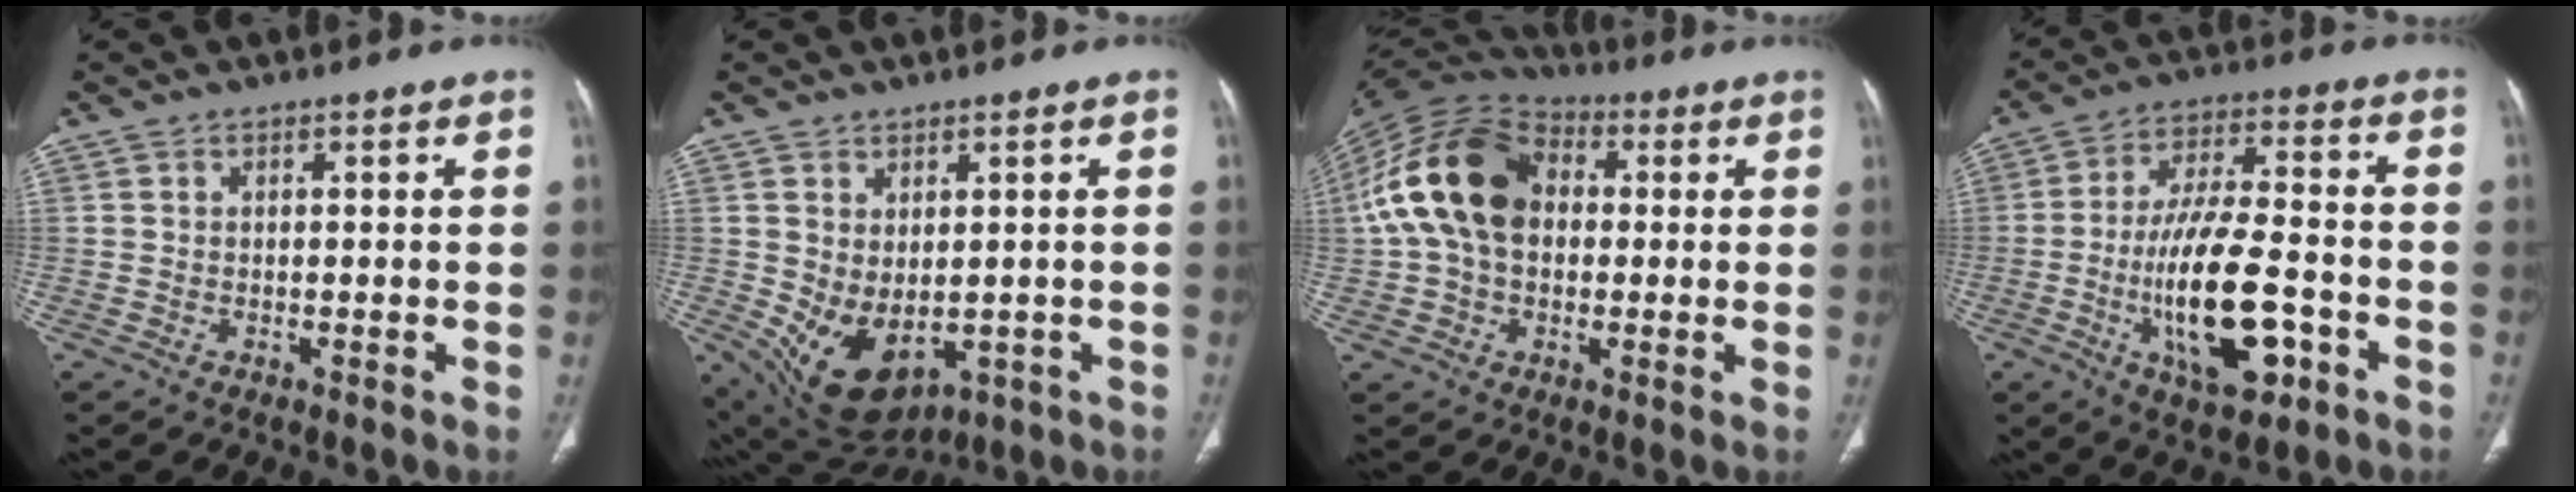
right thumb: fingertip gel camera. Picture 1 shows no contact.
{"total": 11.0, "force": [-1.7, 7.1, 8.2], "torque": [-0.128, -0.005, 0.007]}
{"total": 18.0, "force": [1.8, 12.4, 12.8], "torque": [-0.237, 0.034, 0.024]}
{"total": 18.3, "force": [-5.2, 6.9, 16.2], "torque": [-0.299, 0.025, -0.085]}